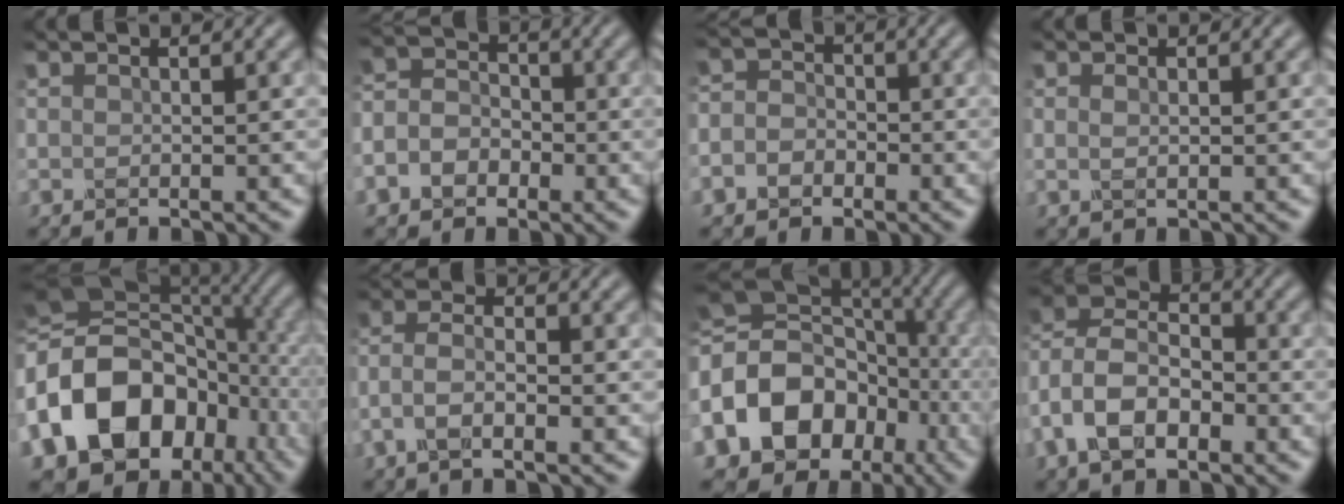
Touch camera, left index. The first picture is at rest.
{"total": 3.8, "force": [-1.5, 3.0, 1.8], "torque": [-0.033, 0.007, -0.037]}
{"total": 2.7, "force": [-1.2, 2.3, 0.9], "torque": [-0.005, 0.005, -0.034]}
{"total": 0.7, "force": [0.3, 0.4, 0.6], "torque": [-0.015, 0.002, 0.004]}
{"total": 18.9, "force": [-4.1, 14.4, 11.5], "torque": [-0.240, -0.009, -0.076]}
{"total": 3.7, "force": [-1.4, 1.5, 3.0], "torque": [-0.064, 0.008, -0.036]}
{"total": 16.5, "force": [-4.9, 13.6, 7.9], "torque": [-0.179, 0.007, -0.100]}
{"total": 8.8, "force": [-2.7, 5.8, 6.1], "torque": [-0.119, 0.010, -0.065]}